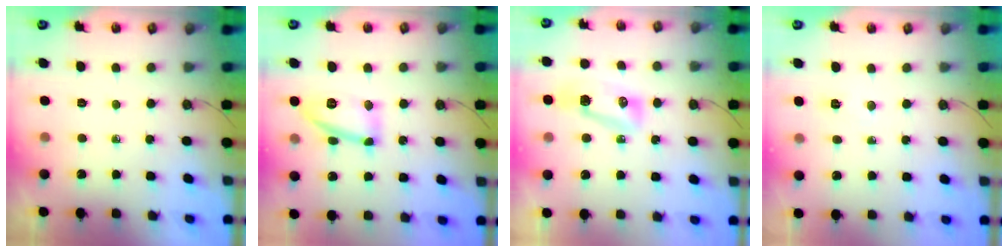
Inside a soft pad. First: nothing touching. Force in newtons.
{"total": 12.7, "press": 12.7, "slide": 1.1}
{"total": 8.5, "press": 8.5, "slide": 0.6}
{"total": 3.2, "press": 3.2, "slide": 0.4}